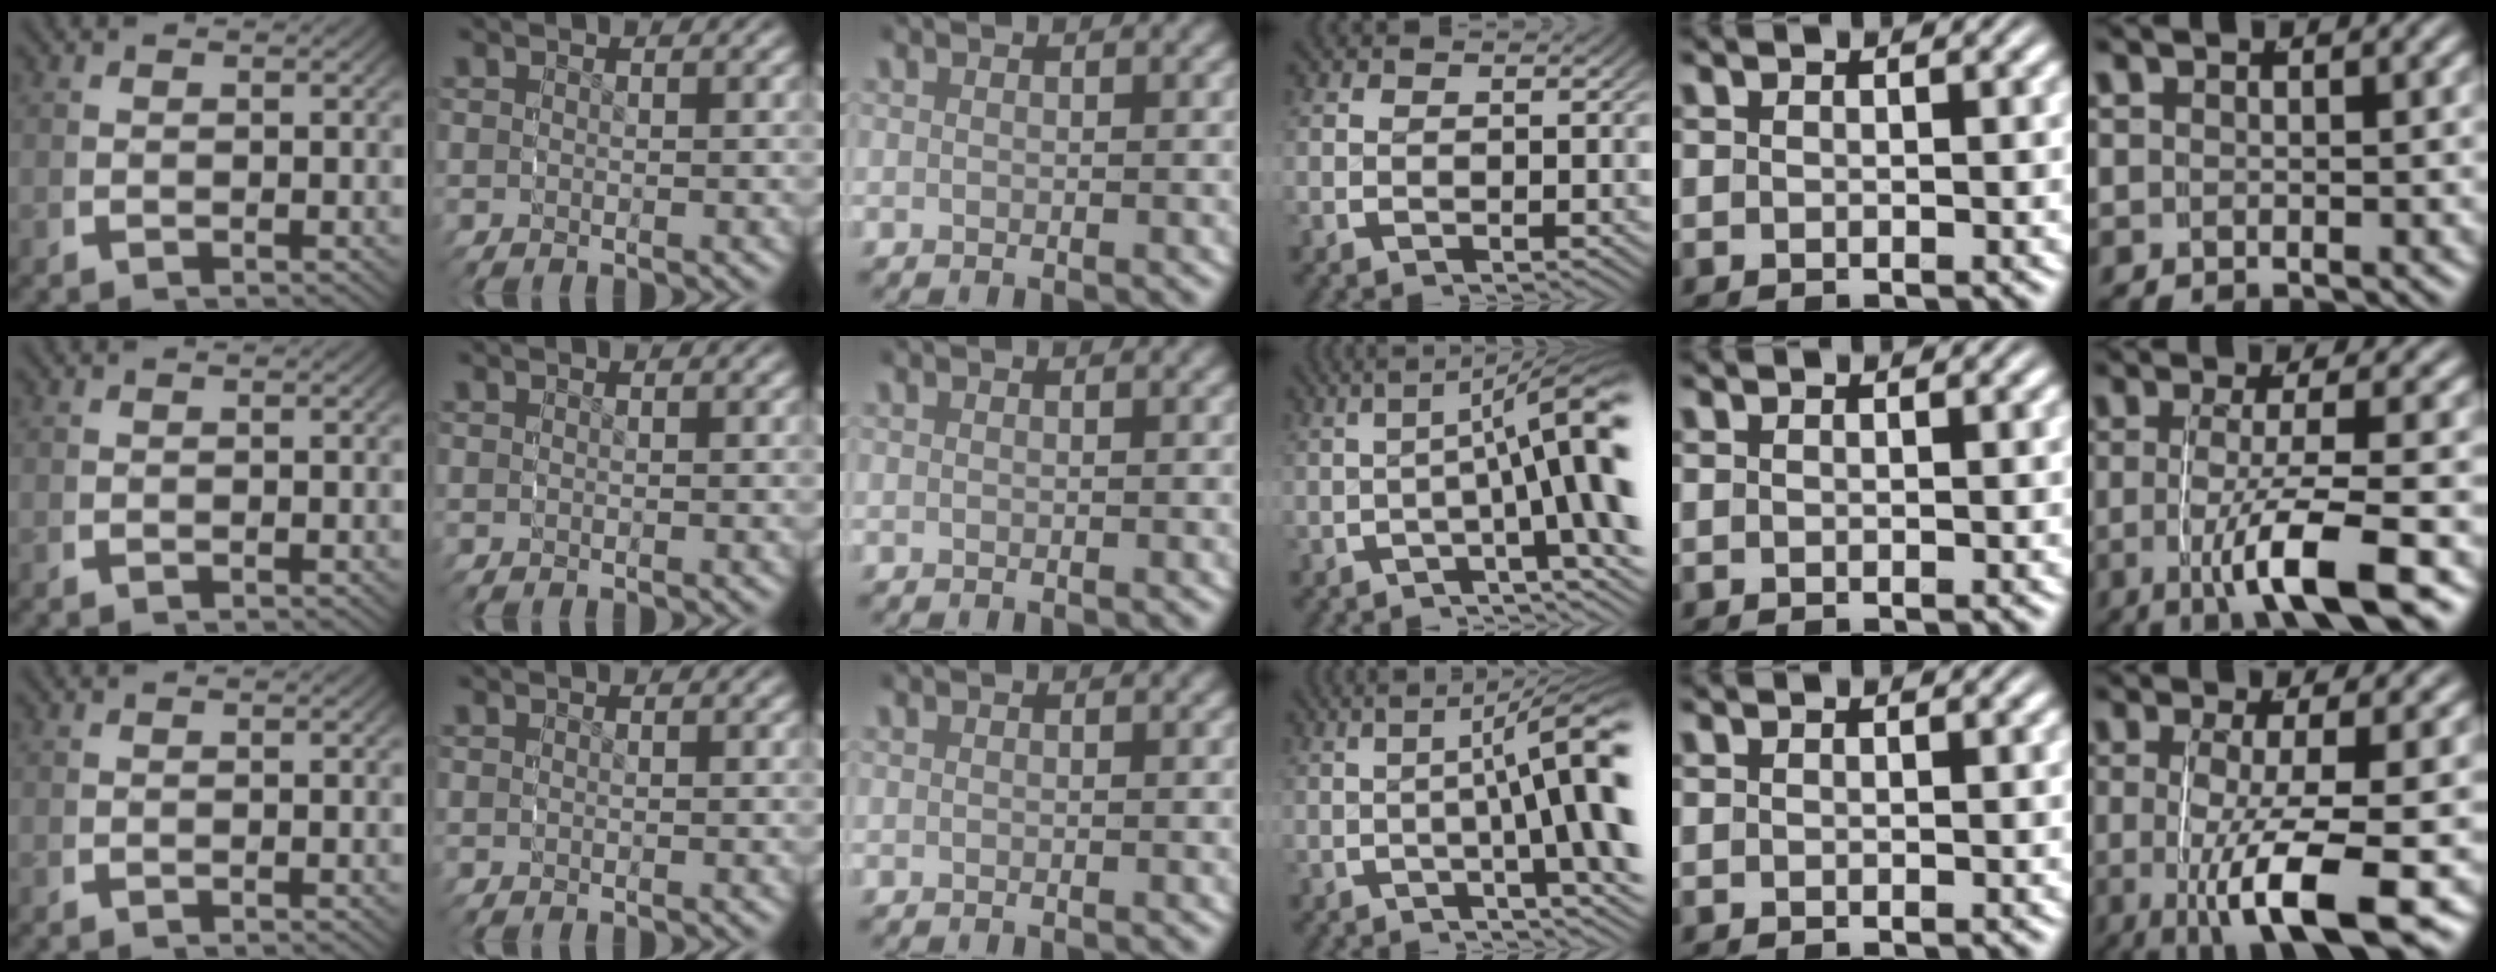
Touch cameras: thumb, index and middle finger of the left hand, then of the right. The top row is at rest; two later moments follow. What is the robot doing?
{"motion": "grasp_and_lifting", "object": "dispenser bottle"}